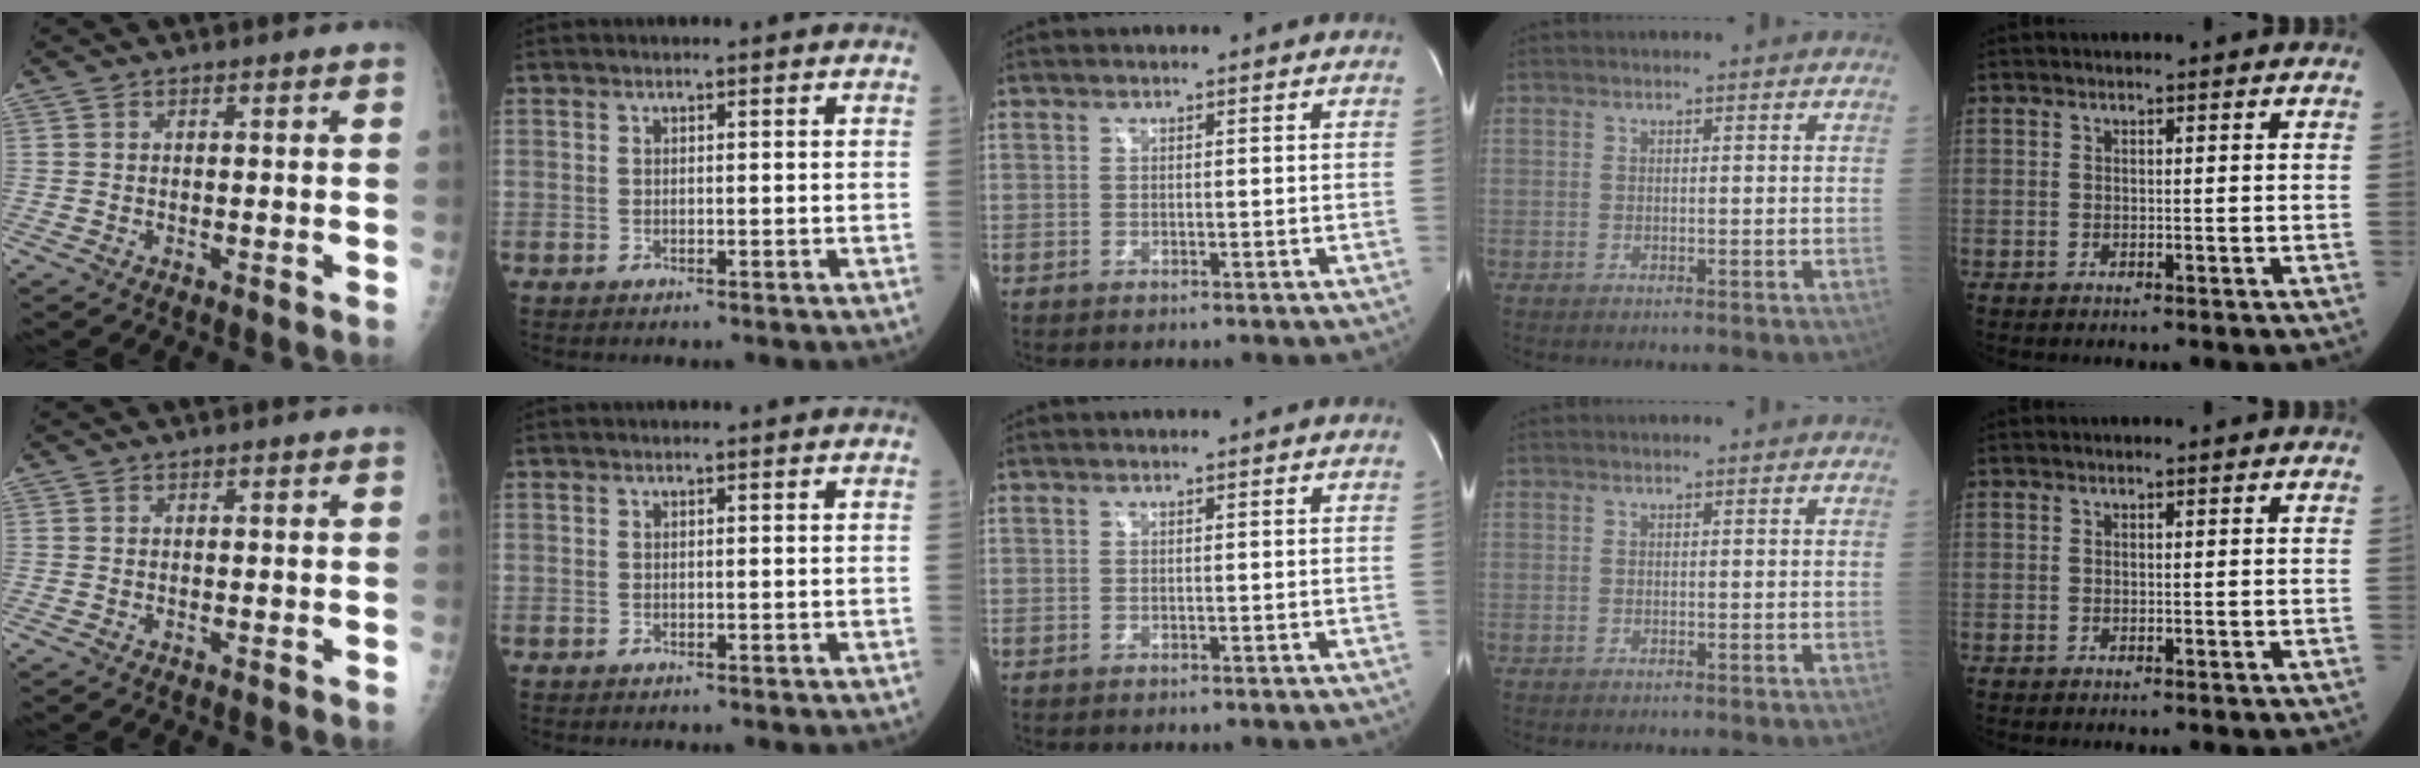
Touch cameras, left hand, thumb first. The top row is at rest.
{}